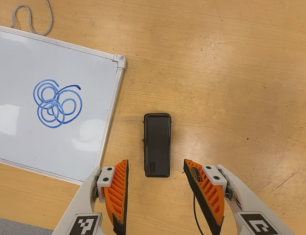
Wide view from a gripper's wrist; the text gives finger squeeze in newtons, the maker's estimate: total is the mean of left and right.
{"total": 0.0}